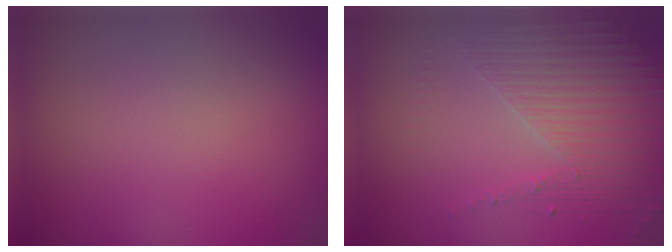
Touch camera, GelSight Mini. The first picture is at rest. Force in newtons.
{"total": 4.3, "press": 3.0, "slide": 3.0}